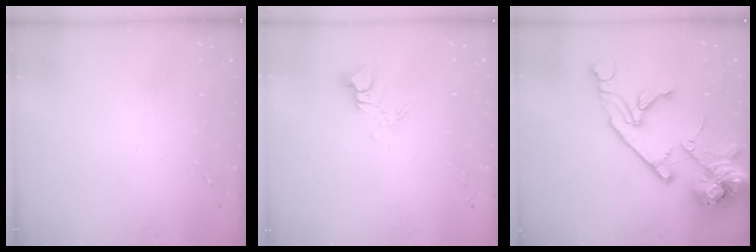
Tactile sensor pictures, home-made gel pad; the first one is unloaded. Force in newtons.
{"total": 8.6, "press": 8.6, "slide": 0.9}
{"total": 23.6, "press": 23.4, "slide": 3.5}